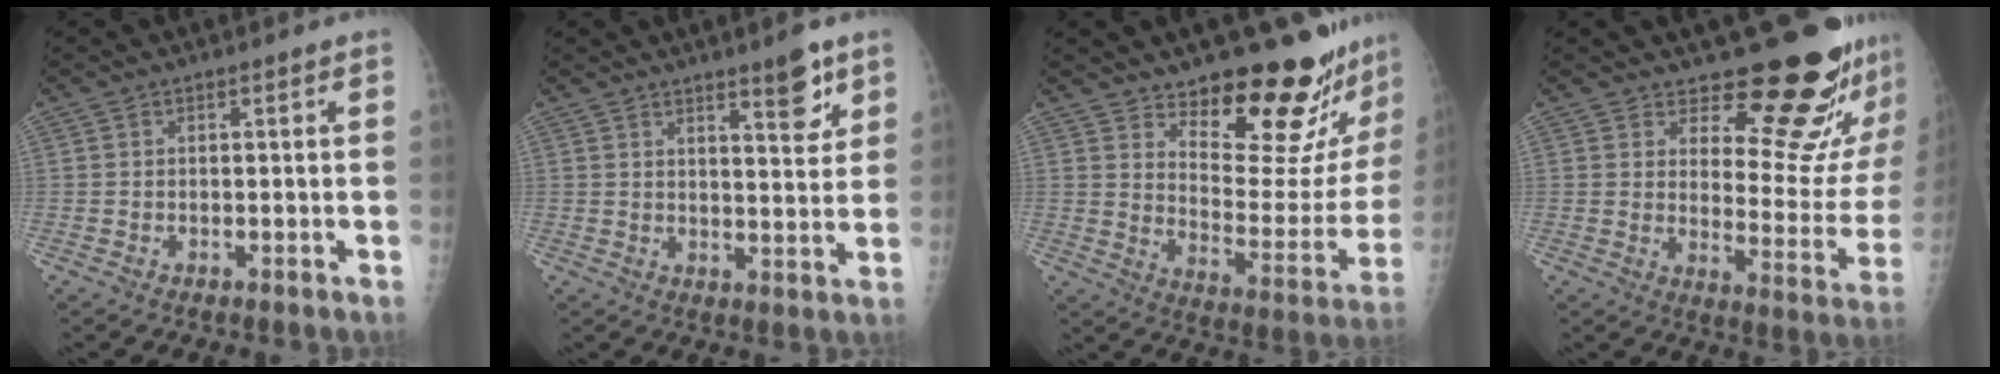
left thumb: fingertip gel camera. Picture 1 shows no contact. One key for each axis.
{"total": 6.7, "fx": 4.3, "fy": 1.7, "fz": 4.8, "tx": -0.056, "ty": -0.029, "tz": 0.060}
{"total": 21.0, "fx": 17.8, "fy": 5.6, "fz": 9.6, "tx": -0.086, "ty": -0.161, "tz": 0.240}
{"total": 18.6, "fx": 16.2, "fy": 5.6, "fz": 7.2, "tx": -0.041, "ty": -0.152, "tz": 0.202}